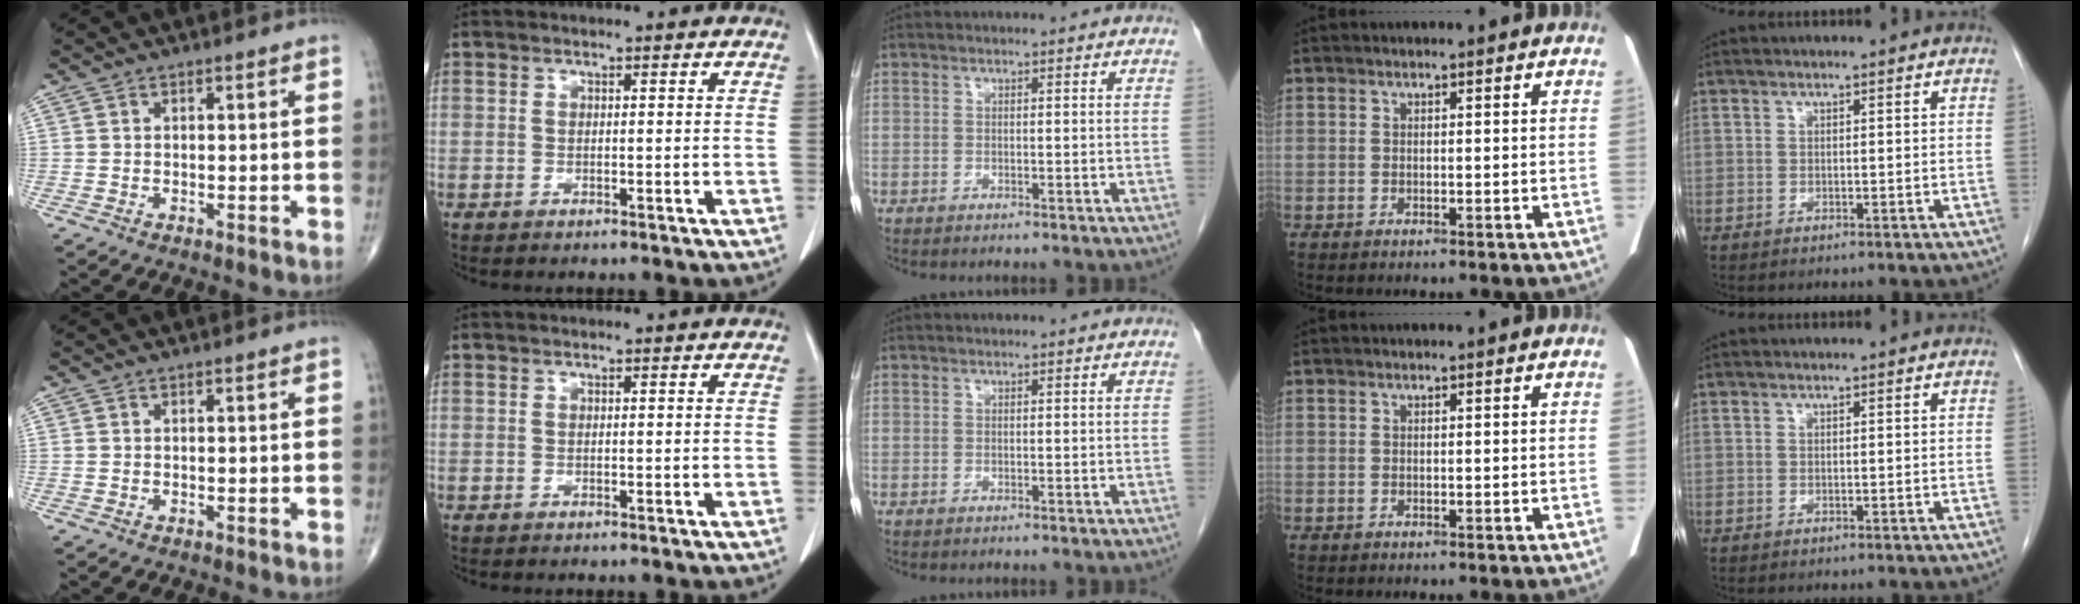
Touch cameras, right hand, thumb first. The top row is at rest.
{}